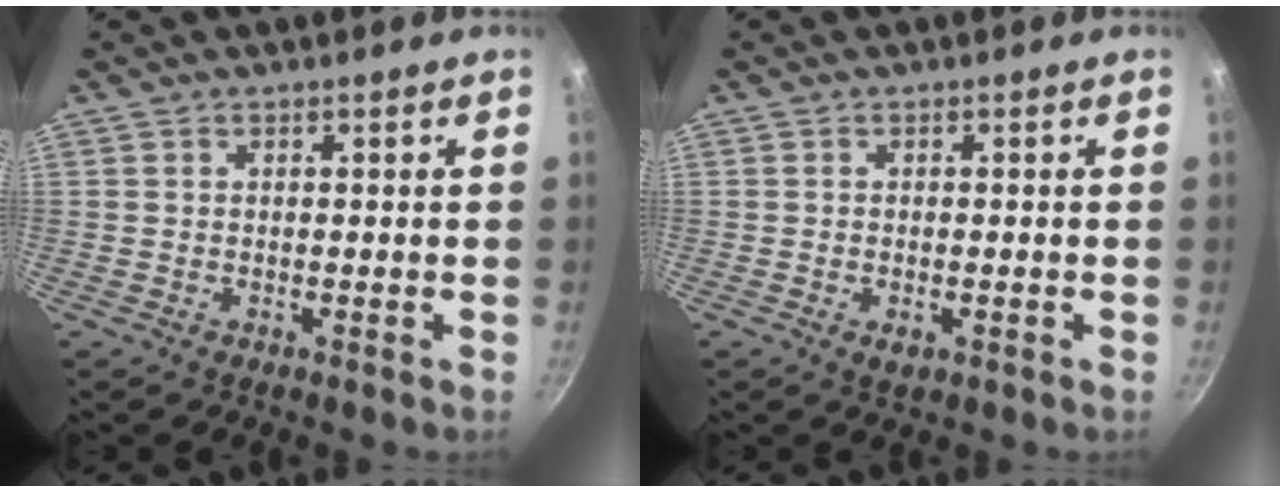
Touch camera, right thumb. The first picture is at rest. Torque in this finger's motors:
{"motor_torque": [-0.17, -0.05, -0.39, 0.03, -0.04]}